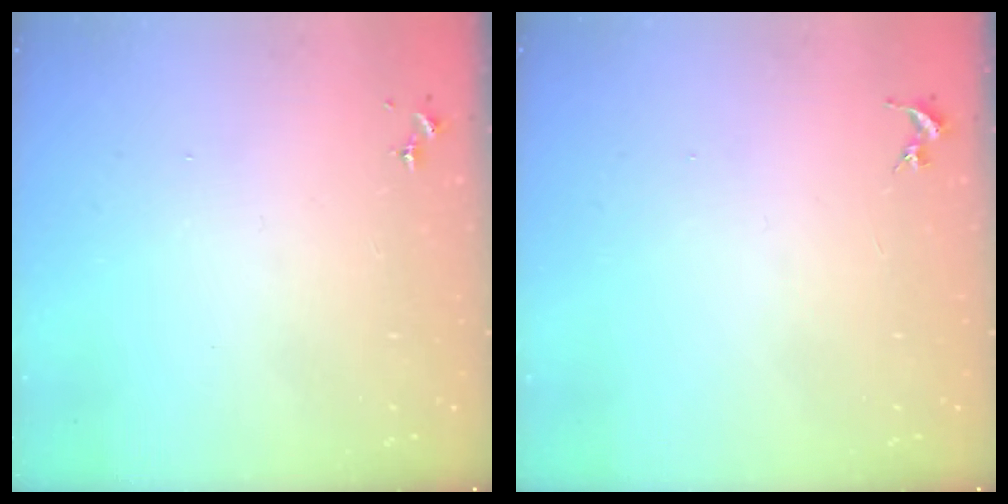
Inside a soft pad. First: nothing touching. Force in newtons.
{"total": 0.0}